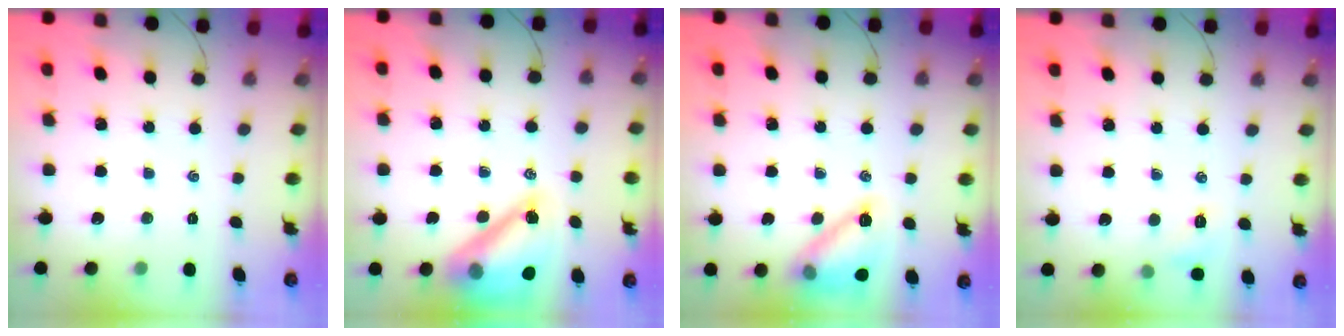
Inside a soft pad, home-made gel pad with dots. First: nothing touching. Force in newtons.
{"total": 15.5, "press": 14.8, "slide": 4.6}
{"total": 12.5, "press": 12.5, "slide": 0.5}
{"total": 6.1, "press": 5.9, "slide": 1.2}